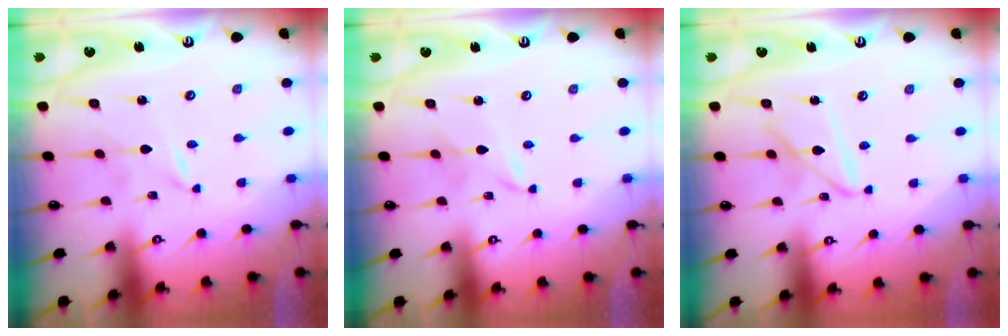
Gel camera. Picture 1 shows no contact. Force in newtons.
{"total": 1.9, "press": 1.9, "slide": 0.2}
{"total": 9.9, "press": 9.9, "slide": 0.8}